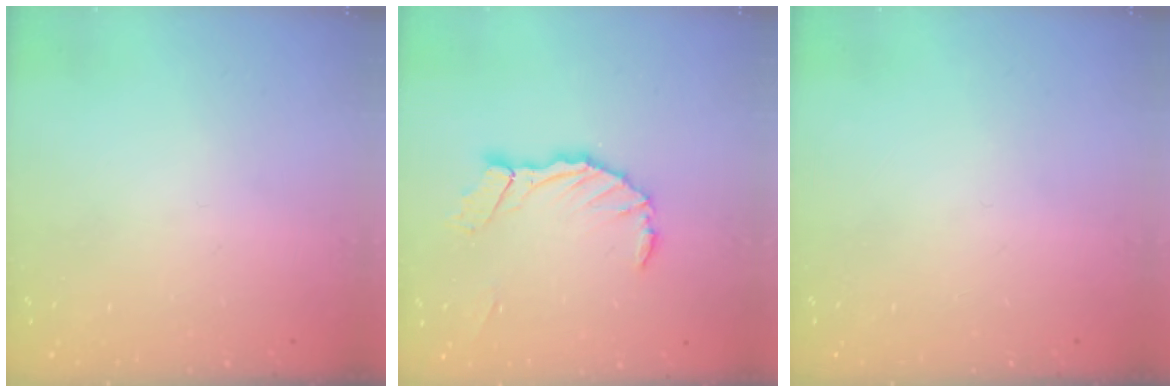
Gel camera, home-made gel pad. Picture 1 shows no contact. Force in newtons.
{"total": 10.9, "press": 10.8, "slide": 1.3}
{"total": 0.0}